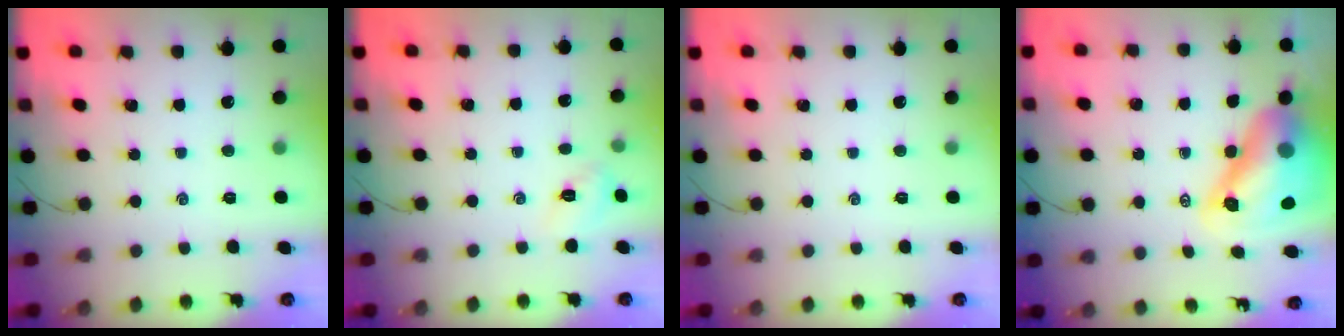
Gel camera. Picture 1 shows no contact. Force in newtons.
{"total": 5.0, "press": 4.8, "slide": 1.5}
{"total": 0.0}
{"total": 14.9, "press": 14.3, "slide": 4.2}